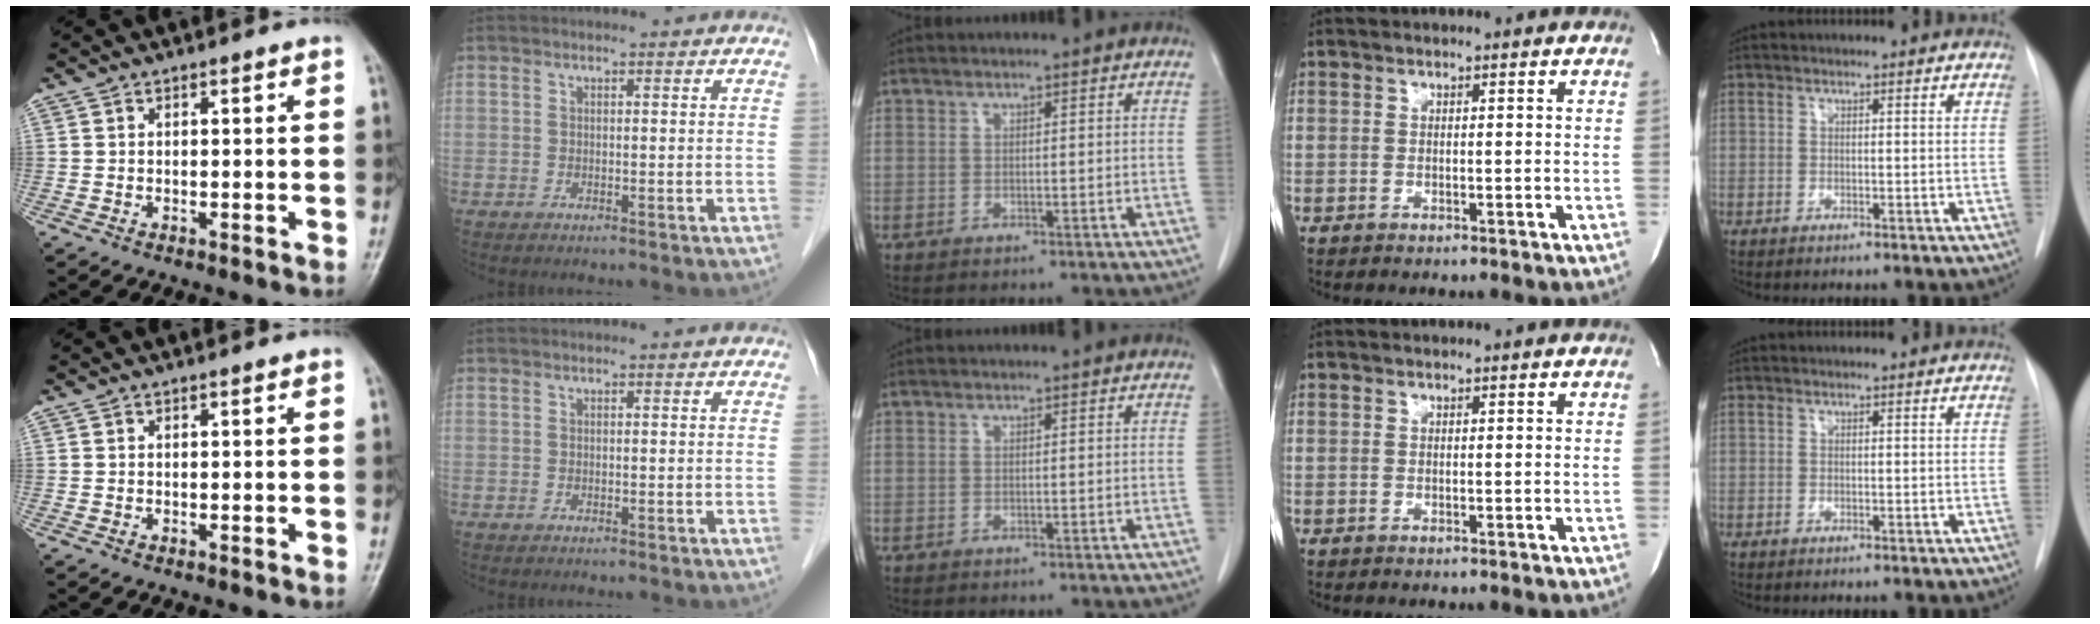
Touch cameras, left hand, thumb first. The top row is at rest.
{}